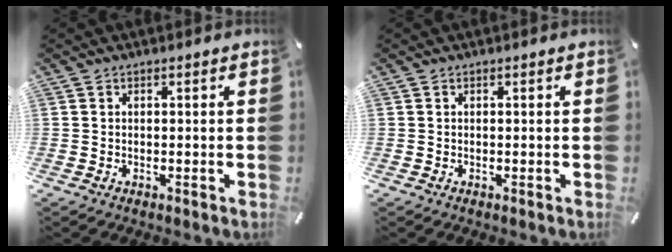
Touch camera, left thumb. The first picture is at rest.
{"total": 0.0}